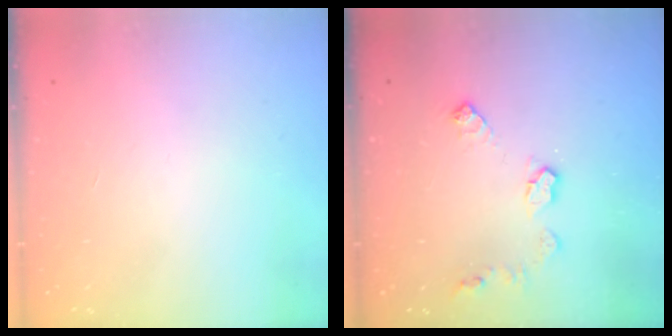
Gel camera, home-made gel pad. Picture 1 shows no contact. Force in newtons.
{"total": 8.3, "press": 8.3, "slide": 0.2}